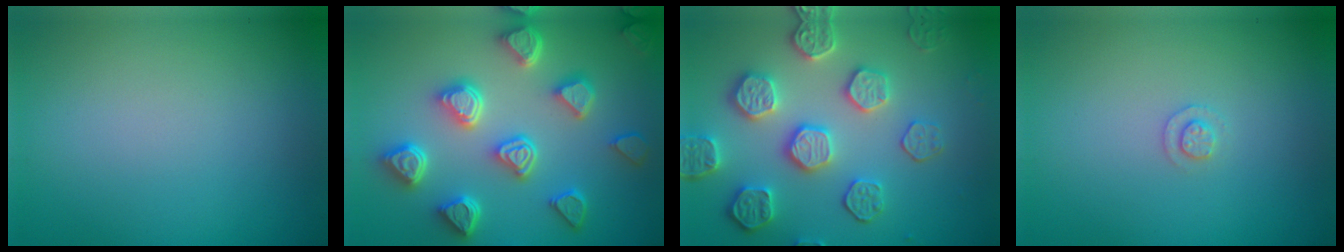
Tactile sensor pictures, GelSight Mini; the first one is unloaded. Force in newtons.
{"total": 7.0, "press": 5.8, "slide": 3.9}
{"total": 5.6, "press": 5.1, "slide": 2.2}
{"total": 1.0, "press": 1.0, "slide": 0.2}